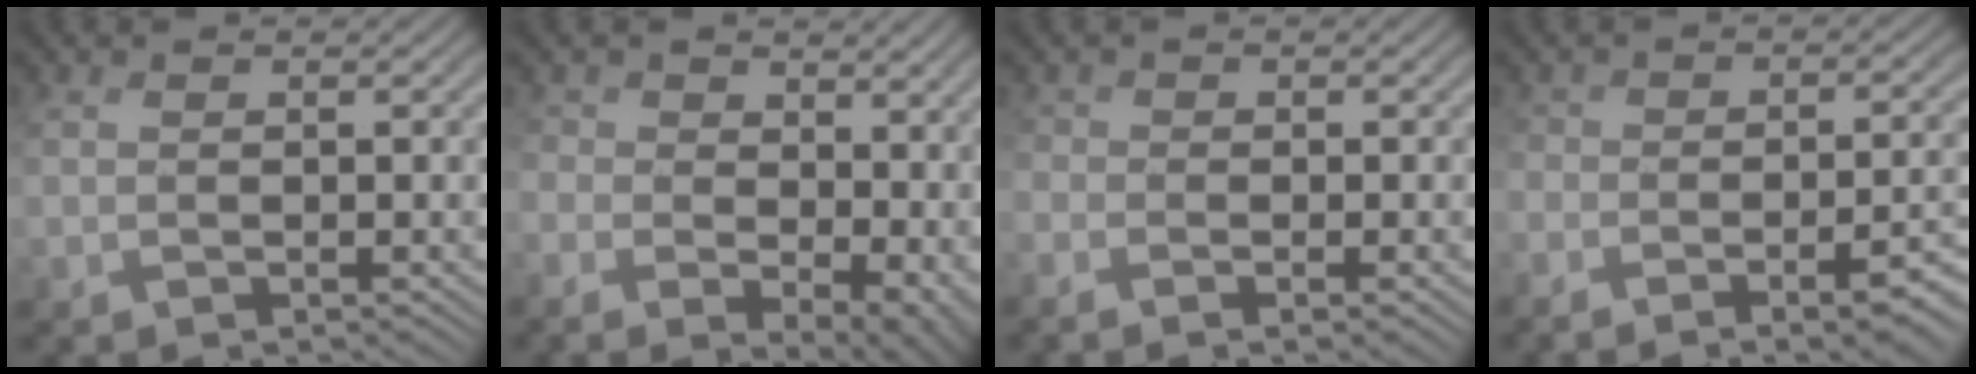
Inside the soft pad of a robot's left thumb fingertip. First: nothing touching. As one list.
[{"total": 10.1, "force": [-0.7, 6.9, 7.3], "torque": [-0.159, -0.039, 0.011]}, {"total": 2.8, "force": [-1.8, 1.3, 1.7], "torque": [-0.043, -0.013, -0.032]}, {"total": 9.3, "force": [-5.9, 3.1, 6.5], "torque": [-0.092, -0.008, -0.068]}]